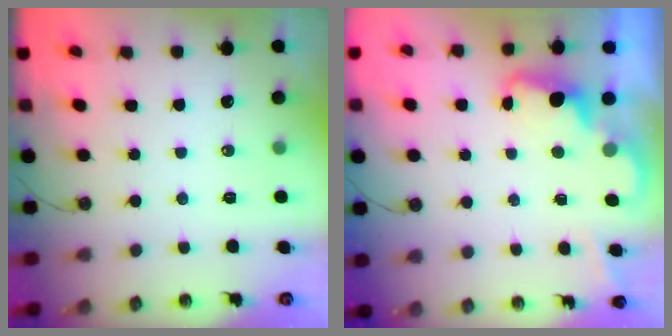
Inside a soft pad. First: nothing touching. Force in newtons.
{"total": 2.4, "press": 2.3, "slide": 0.5}